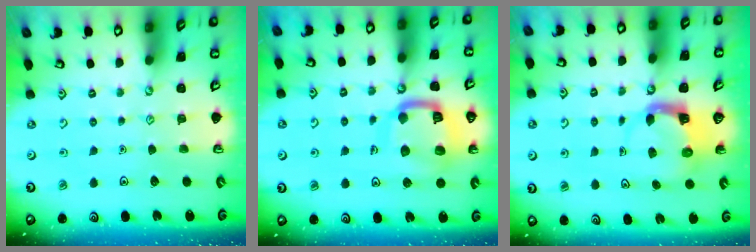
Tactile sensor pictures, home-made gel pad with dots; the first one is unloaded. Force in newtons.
{"total": 15.9, "press": 15.8, "slide": 1.7}
{"total": 4.2, "press": 4.2, "slide": 0.2}